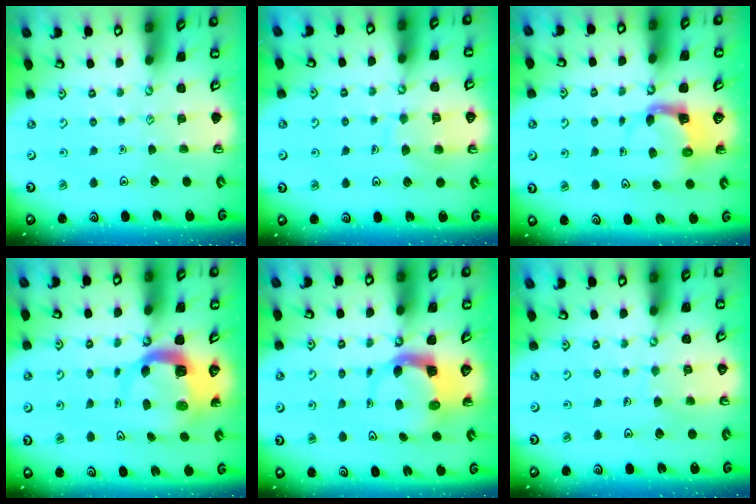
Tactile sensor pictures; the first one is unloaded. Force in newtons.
{"total": 8.9, "press": 8.9, "slide": 0.9}
{"total": 3.8, "press": 3.7, "slide": 0.6}
{"total": 7.2, "press": 7.1, "slide": 1.1}
{"total": 3.8, "press": 3.8, "slide": 0.6}
{"total": 6.6, "press": 6.6, "slide": 0.4}